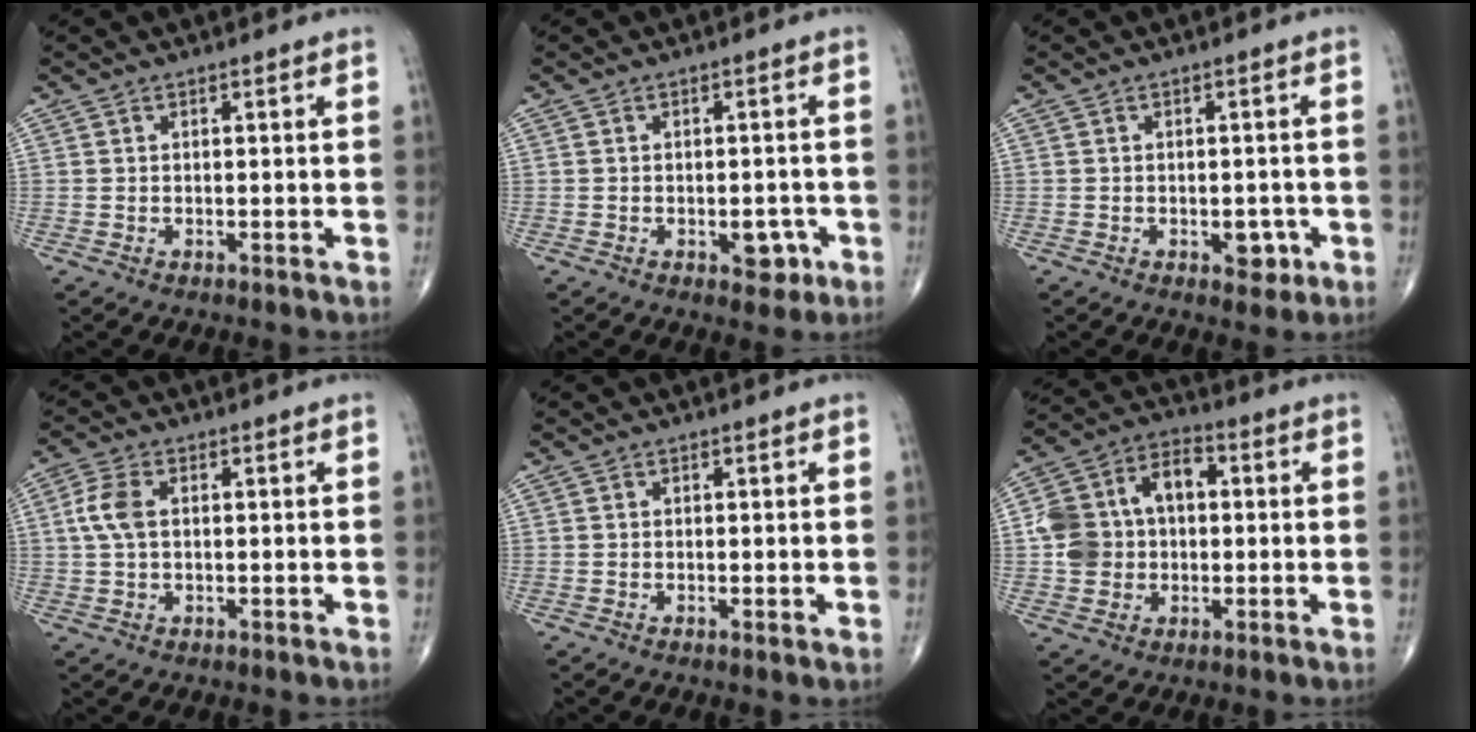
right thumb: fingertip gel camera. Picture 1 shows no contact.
{"total": 3.9, "force": [-1.6, 2.3, 2.7], "torque": [-0.012, 0.007, -0.018]}
{"total": 3.4, "force": [-1.3, 2.2, 2.2], "torque": [-0.006, 0.005, -0.014]}
{"total": 5.0, "force": [0.7, 2.8, 4.0], "torque": [-0.100, 0.011, 0.009]}
{"total": 0.6, "force": [0.0, 0.1, 0.6], "torque": [-0.012, -0.004, -0.002]}
{"total": 12.9, "force": [0.8, 9.8, 8.4], "torque": [-0.129, 0.038, 0.008]}